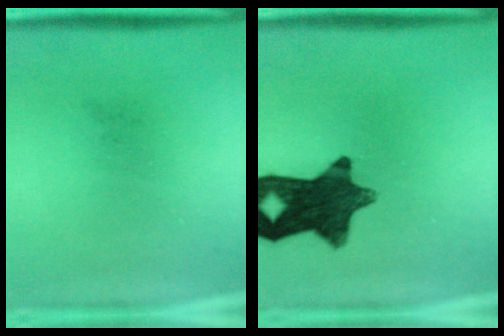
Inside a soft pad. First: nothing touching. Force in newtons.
{"total": 12.1}